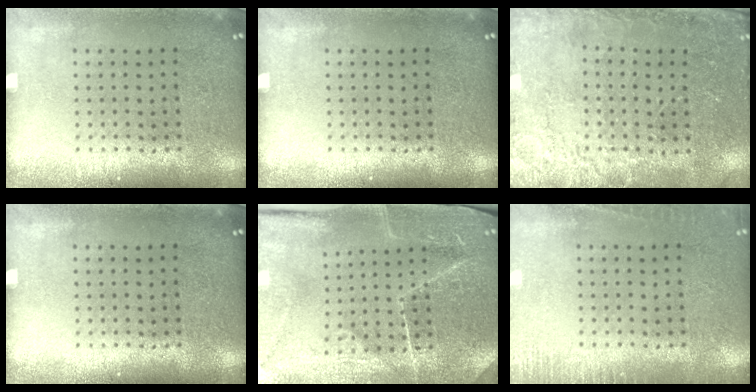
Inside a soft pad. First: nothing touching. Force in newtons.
{"total": 0.0}
{"total": 2.5, "press": 2.4, "slide": 0.7}
{"total": 0.0}
{"total": 3.8, "press": 3.7, "slide": 0.2}
{"total": 1.9, "press": 1.9, "slide": 0.4}